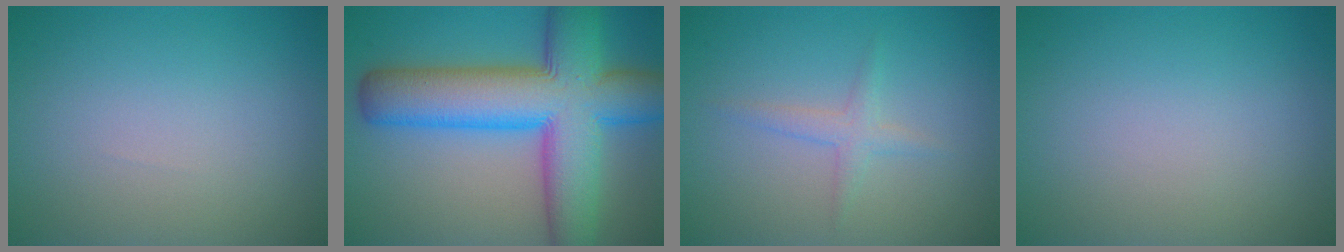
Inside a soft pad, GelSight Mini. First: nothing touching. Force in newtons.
{"total": 13.4, "press": 13.4, "slide": 0.3}
{"total": 1.6, "press": 1.6, "slide": 0.0}
{"total": 0.0}